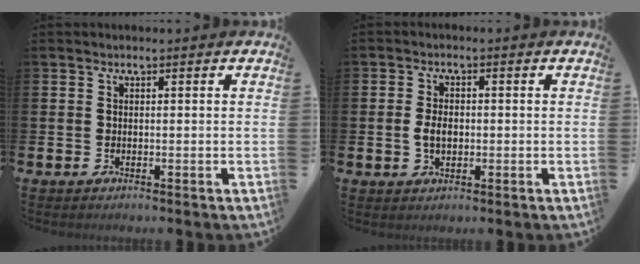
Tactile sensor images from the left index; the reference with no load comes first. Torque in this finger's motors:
{"motor_torque": [0.43, 0.05, 0.18, 0.05]}